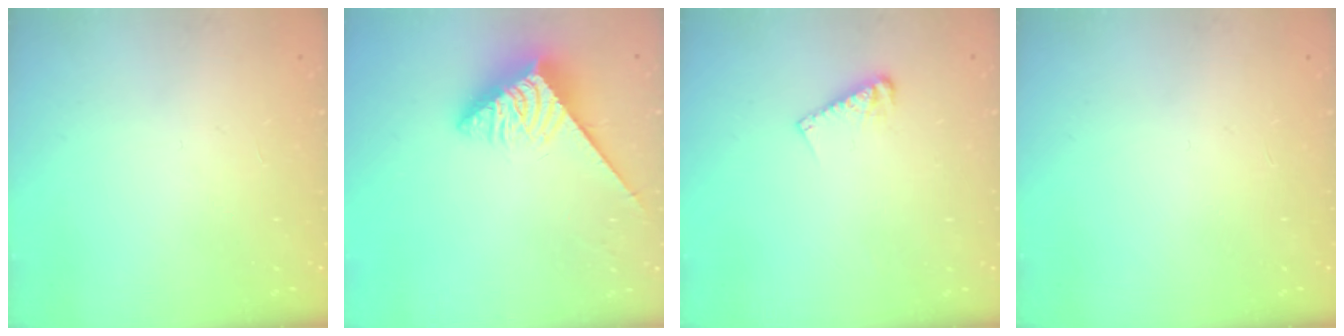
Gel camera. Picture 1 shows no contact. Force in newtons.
{"total": 3.7, "press": 3.7, "slide": 0.4}
{"total": 4.8, "press": 4.8, "slide": 0.4}
{"total": 0.0}